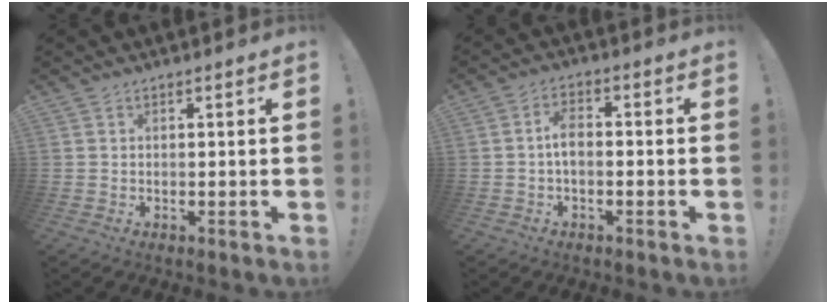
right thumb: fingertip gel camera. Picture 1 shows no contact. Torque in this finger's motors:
{"motor_torque": [0.38, 0.39, 0.25, -0.25, 0.05]}